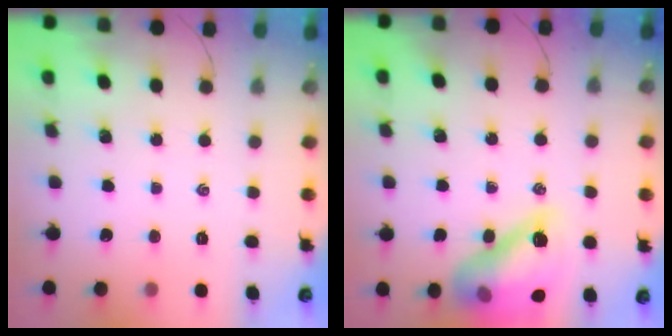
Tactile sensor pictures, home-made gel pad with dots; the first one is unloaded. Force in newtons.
{"total": 16.3, "press": 16.1, "slide": 2.6}